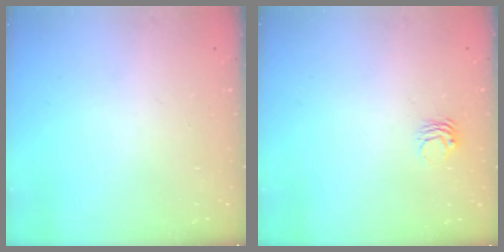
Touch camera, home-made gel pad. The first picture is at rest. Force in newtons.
{"total": 2.7, "press": 2.7, "slide": 0.2}